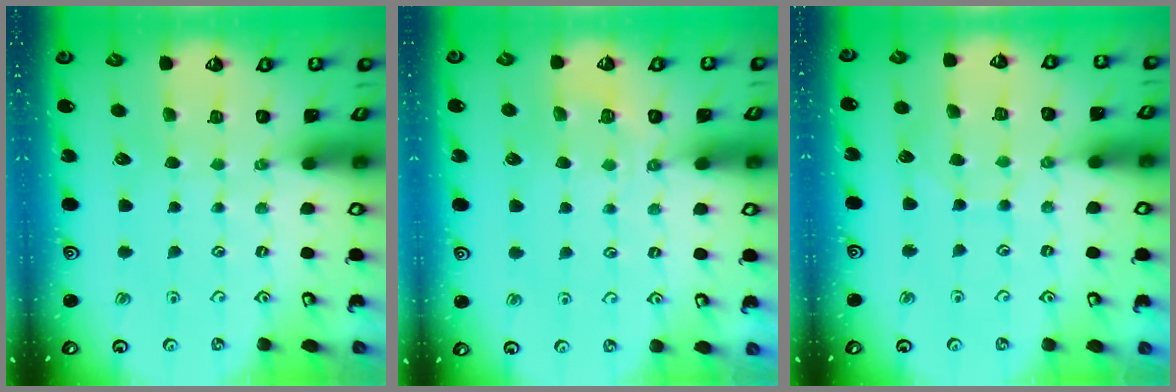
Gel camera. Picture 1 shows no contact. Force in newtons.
{"total": 2.8, "press": 2.5, "slide": 1.3}
{"total": 4.8, "press": 4.8, "slide": 0.4}